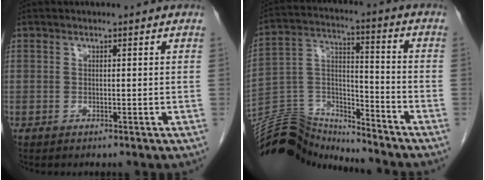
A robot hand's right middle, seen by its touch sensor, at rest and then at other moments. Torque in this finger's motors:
{"motor_torque": [1.07, -1.07, 0.13, 0.02]}